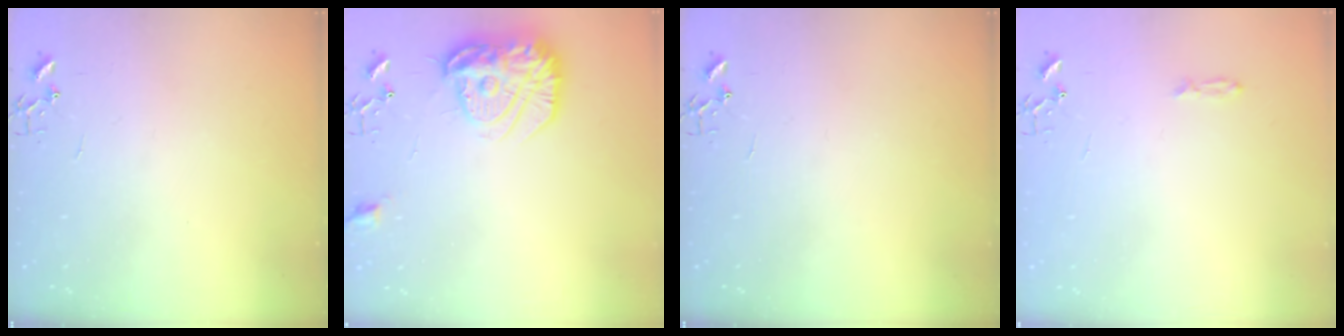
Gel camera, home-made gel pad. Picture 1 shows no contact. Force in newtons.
{"total": 18.0, "press": 17.9, "slide": 1.6}
{"total": 0.0}
{"total": 3.6, "press": 3.6, "slide": 0.4}